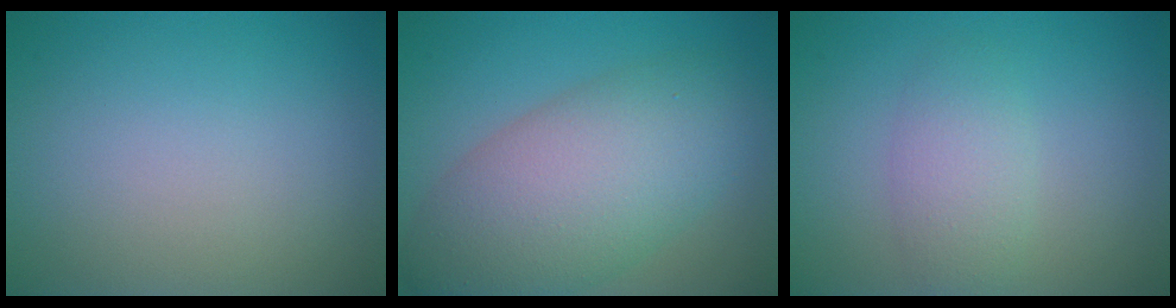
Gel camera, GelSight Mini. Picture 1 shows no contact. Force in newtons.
{"total": 8.9, "press": 8.9, "slide": 0.5}
{"total": 2.8, "press": 2.8, "slide": 0.1}